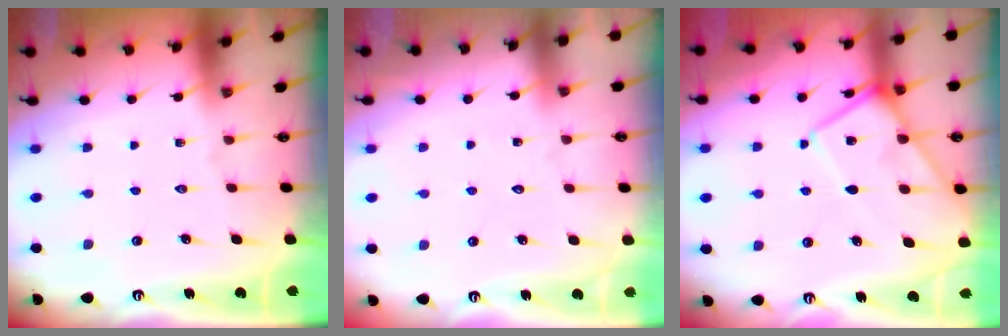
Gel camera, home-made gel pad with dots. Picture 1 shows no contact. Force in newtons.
{"total": 4.0, "press": 4.0, "slide": 0.4}
{"total": 10.7, "press": 10.7, "slide": 1.2}